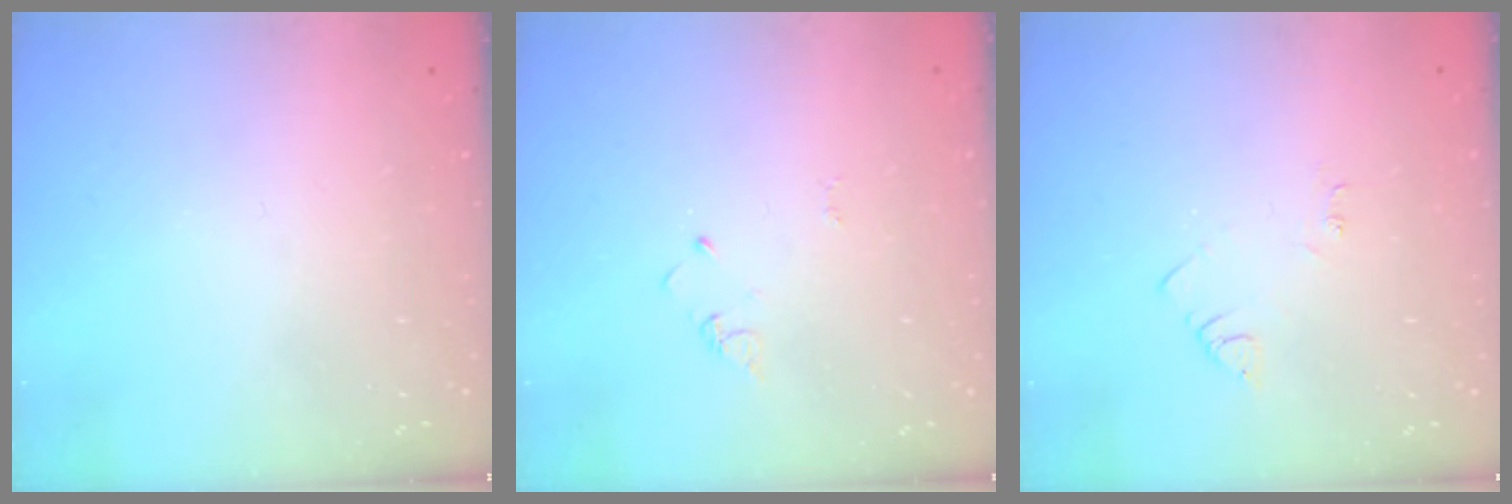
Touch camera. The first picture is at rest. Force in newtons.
{"total": 2.4, "press": 2.4, "slide": 0.3}
{"total": 2.9, "press": 2.9, "slide": 0.4}